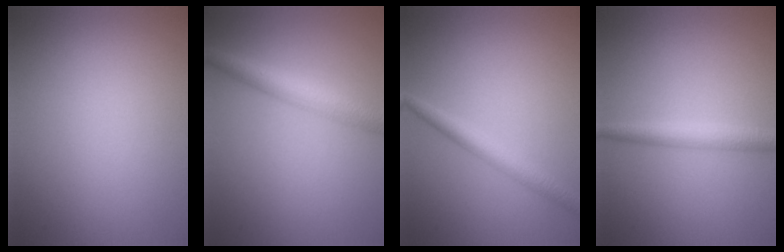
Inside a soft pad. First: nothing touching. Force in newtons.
{"total": 3.7, "press": 3.7, "slide": 0.1}
{"total": 2.5, "press": 2.5, "slide": 0.1}
{"total": 2.5, "press": 2.5, "slide": 0.1}